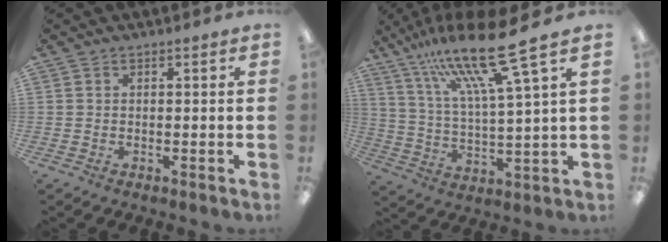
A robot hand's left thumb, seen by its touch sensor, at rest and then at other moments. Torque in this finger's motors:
{"motor_torque": [0.45, 0.05, 1.75, -1.02, 0.14]}